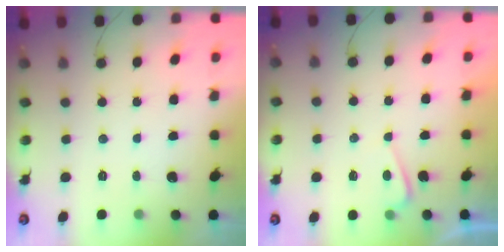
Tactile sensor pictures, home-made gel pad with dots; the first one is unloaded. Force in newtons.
{"total": 0.6, "press": 0.4, "slide": 0.5}